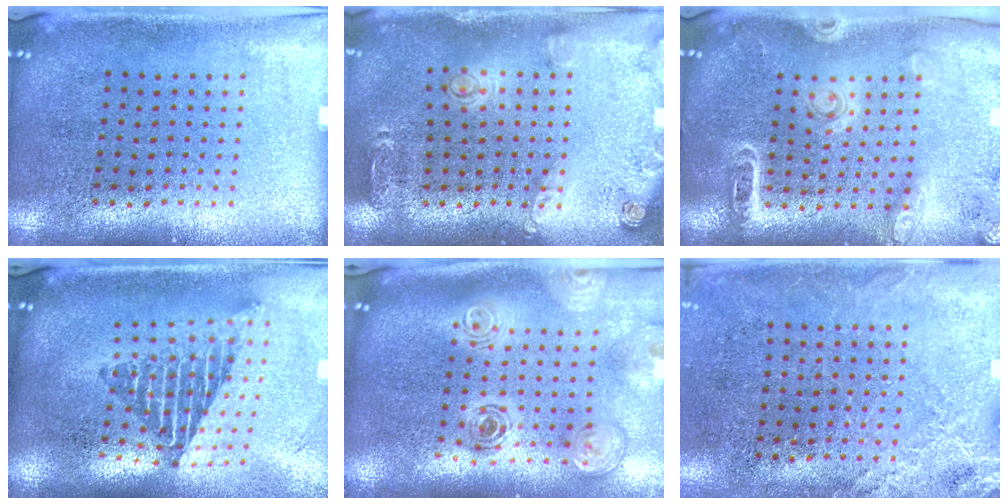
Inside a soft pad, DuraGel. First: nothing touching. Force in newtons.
{"total": 1.5, "press": 1.4, "slide": 0.7}
{"total": 1.8, "press": 1.7, "slide": 0.4}
{"total": 2.1, "press": 1.5, "slide": 1.4}
{"total": 2.0, "press": 1.7, "slide": 1.1}
{"total": 2.6, "press": 2.3, "slide": 1.1}